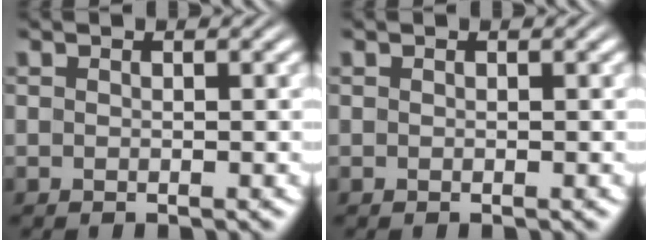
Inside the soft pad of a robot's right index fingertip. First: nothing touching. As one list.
[{"total": 0.0}]